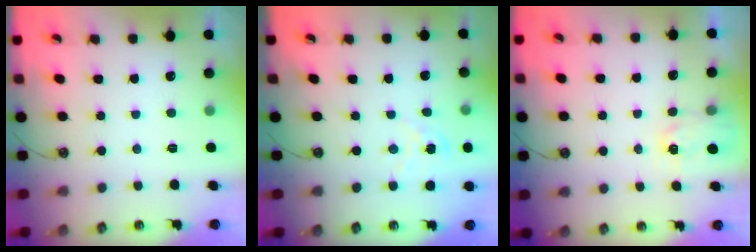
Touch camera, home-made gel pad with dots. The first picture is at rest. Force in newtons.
{"total": 1.3, "press": 1.3, "slide": 0.2}
{"total": 2.5, "press": 2.4, "slide": 0.4}